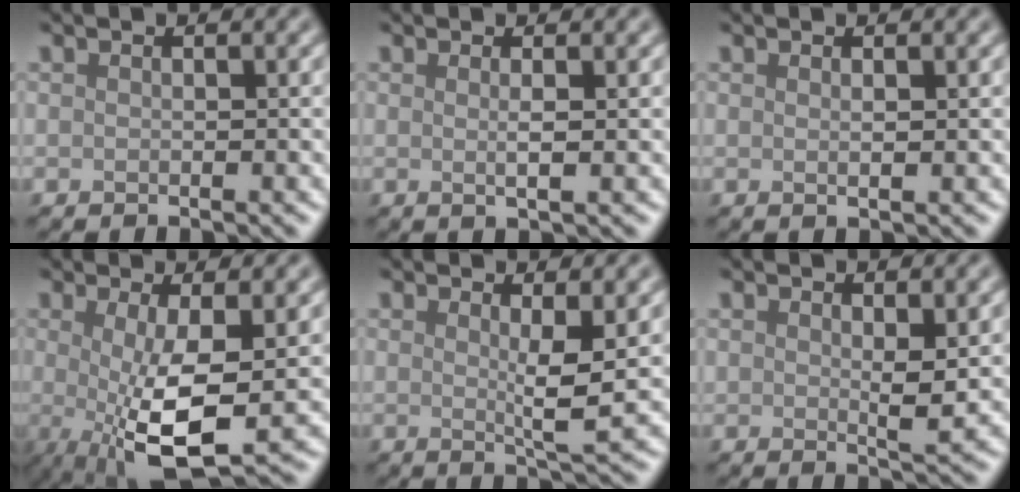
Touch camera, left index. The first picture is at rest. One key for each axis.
{"total": 1.5, "fx": 0.3, "fy": 0.4, "fz": 1.4, "tx": -0.022, "ty": 0.002, "tz": 0.000}
{"total": 0.8, "fx": 0.4, "fy": 0.2, "fz": 0.6, "tx": -0.006, "ty": 0.001, "tz": 0.005}
{"total": 7.1, "fx": -0.5, "fy": 1.9, "fz": 6.9, "tx": -0.124, "ty": -0.011, "tz": -0.008}
{"total": 2.9, "fx": 0.8, "fy": 0.4, "fz": 2.8, "tx": -0.044, "ty": -0.011, "tz": 0.013}
{"total": 1.8, "fx": 0.8, "fy": 0.4, "fz": 1.6, "tx": -0.026, "ty": -0.006, "tz": 0.016}